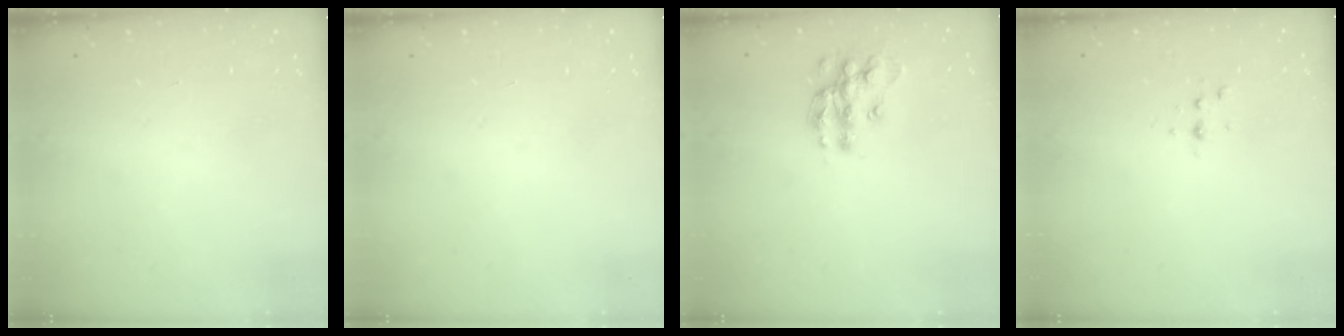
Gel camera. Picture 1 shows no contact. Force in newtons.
{"total": 0.0}
{"total": 13.3, "press": 13.3, "slide": 0.9}
{"total": 3.7, "press": 3.2, "slide": 1.7}